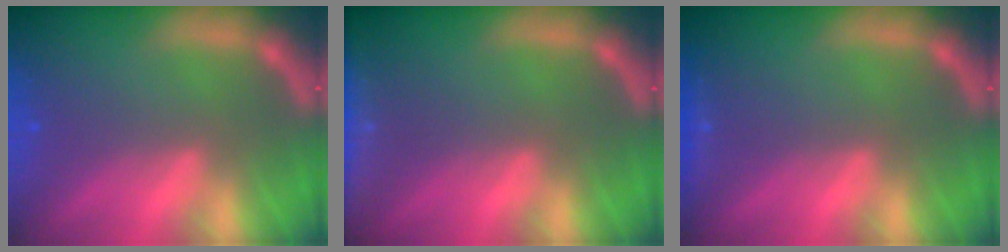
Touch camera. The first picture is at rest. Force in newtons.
{"total": 7.4}
{"total": 0.9}